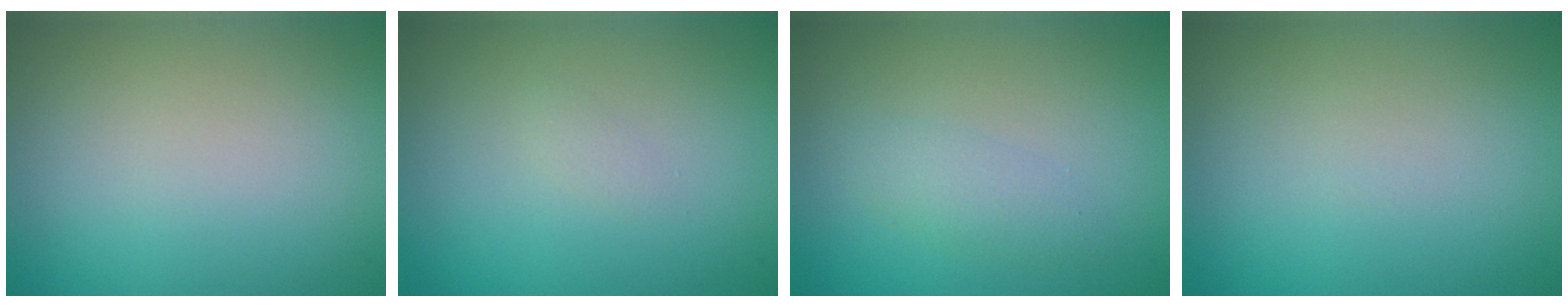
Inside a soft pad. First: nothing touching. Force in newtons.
{"total": 0.6, "press": 0.5, "slide": 0.1}
{"total": 1.7, "press": 1.7, "slide": 0.1}
{"total": 0.0}